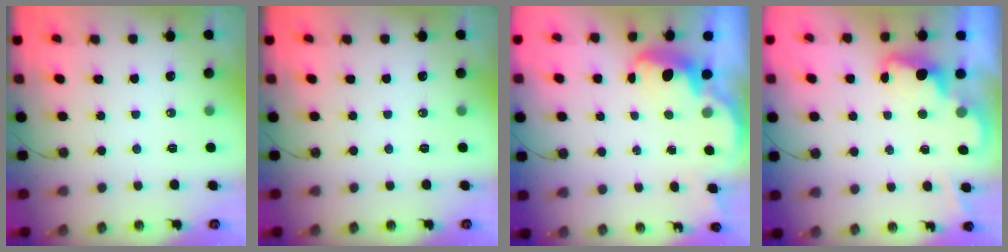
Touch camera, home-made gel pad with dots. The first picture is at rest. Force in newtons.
{"total": 0.0}
{"total": 2.4, "press": 2.4, "slide": 0.6}
{"total": 2.4, "press": 2.4, "slide": 0.5}